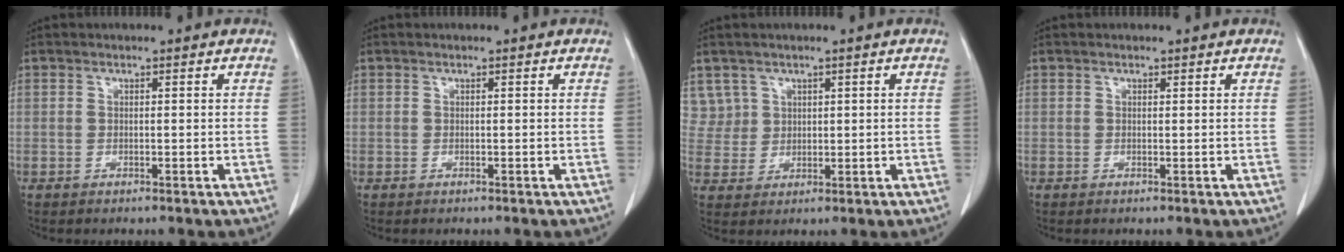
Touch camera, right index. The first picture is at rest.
{"total": 0.0}
{"total": 4.1, "force": [2.1, 3.5, -0.4], "torque": [0.020, 0.007, 0.046]}
{"total": 0.0}